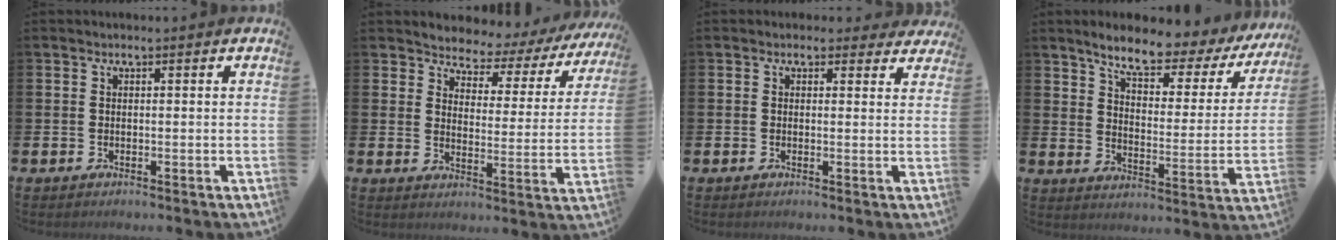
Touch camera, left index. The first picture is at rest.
{"total": 3.8, "force": [3.5, 1.7, 0.0], "torque": [-0.021, -0.037, 0.050]}
{"total": 1.6, "force": [1.1, 1.1, 0.1], "torque": [0.004, 0.000, 0.016]}
{"total": 7.4, "force": [6.4, 1.6, 3.3], "torque": [-0.089, -0.041, 0.104]}